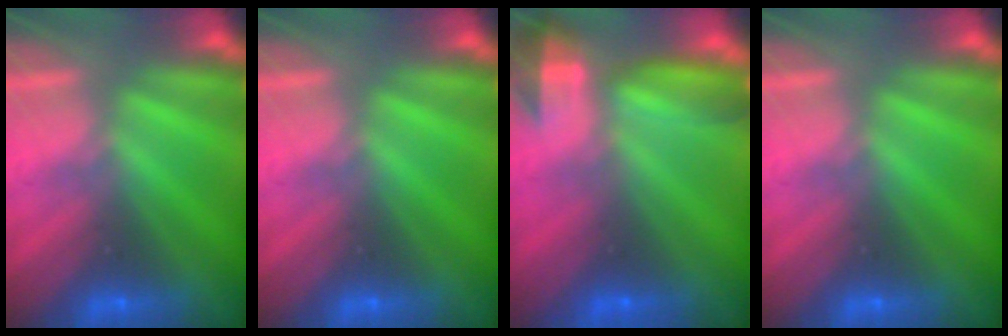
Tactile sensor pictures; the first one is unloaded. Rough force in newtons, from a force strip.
{"total": 0.0}
{"total": 7.7}
{"total": 0.0}